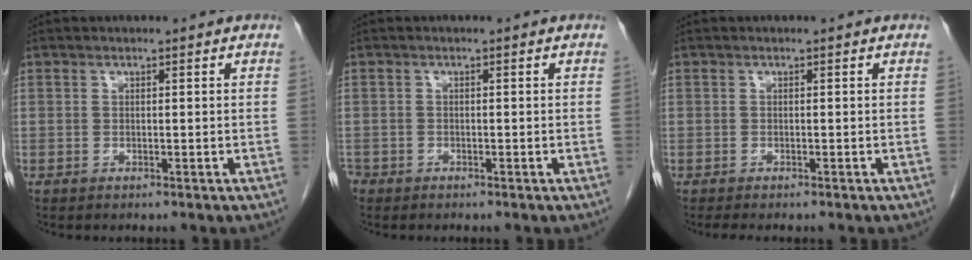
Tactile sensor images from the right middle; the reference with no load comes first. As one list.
[{"total": 1.9, "force": [-1.5, 1.1, 0.3], "torque": [-0.015, -0.001, -0.029]}, {"total": 2.5, "force": [-2.1, 0.4, 1.3], "torque": [-0.023, -0.009, -0.027]}]